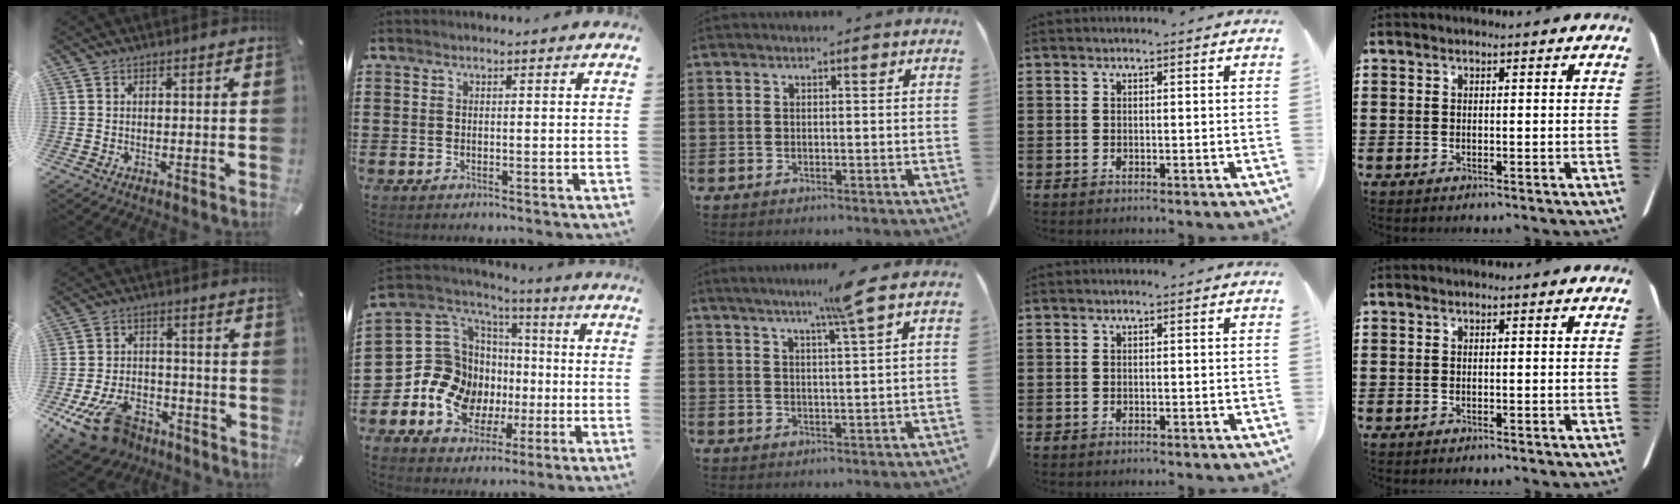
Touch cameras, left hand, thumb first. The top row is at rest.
{"thumb": {"total": 15.3, "force": [-9.5, 8.6, 8.5], "torque": [-0.151, 0.066, -0.157]}, "index": {"total": 12.1, "force": [-2.6, 11.1, 4.1], "torque": [-0.130, -0.011, -0.042]}, "middle": {"total": 5.9, "force": [4.2, -1.0, 4.0], "torque": [-0.086, -0.002, 0.073]}}